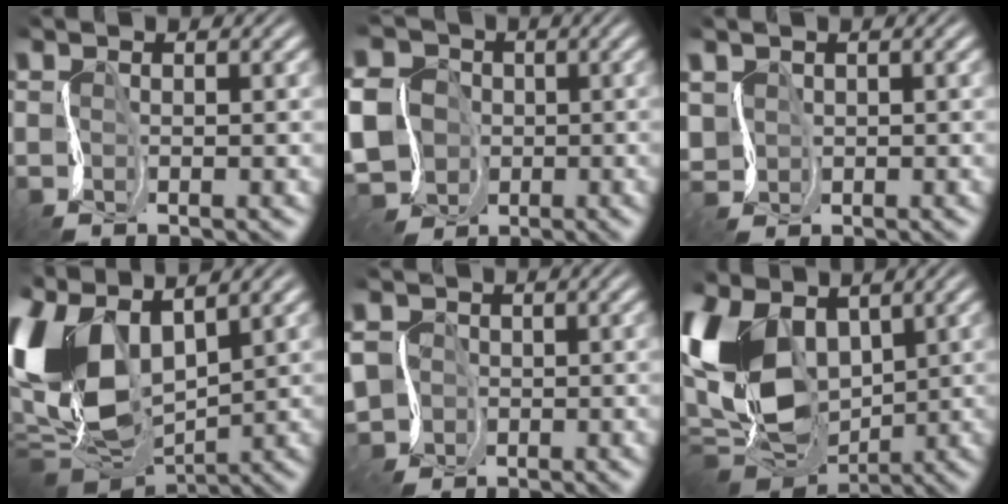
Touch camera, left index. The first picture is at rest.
{"total": 11.2, "force": [-3.0, 10.3, 3.3], "torque": [-0.086, -0.019, -0.085]}
{"total": 2.1, "force": [0.8, 1.9, 0.4], "torque": [-0.019, -0.001, 0.022]}
{"total": 13.1, "force": [2.8, 7.8, 10.2], "torque": [-0.256, -0.006, 0.054]}
{"total": 8.0, "force": [-2.4, 7.4, 1.8], "torque": [-0.058, -0.008, -0.076]}
{"total": 11.4, "force": [1.4, 7.8, 8.2], "torque": [-0.207, -0.010, 0.016]}